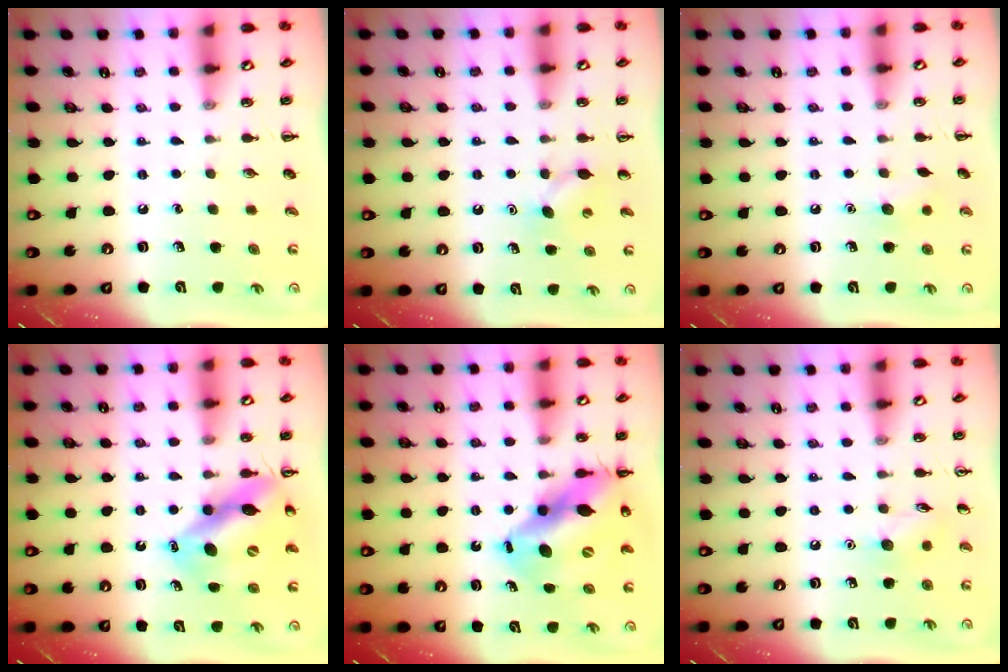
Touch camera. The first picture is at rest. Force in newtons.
{"total": 4.7, "press": 4.4, "slide": 1.5}
{"total": 6.5, "press": 6.3, "slide": 1.8}
{"total": 13.1, "press": 12.5, "slide": 4.0}
{"total": 16.1, "press": 15.5, "slide": 4.3}
{"total": 6.1, "press": 5.9, "slide": 1.4}